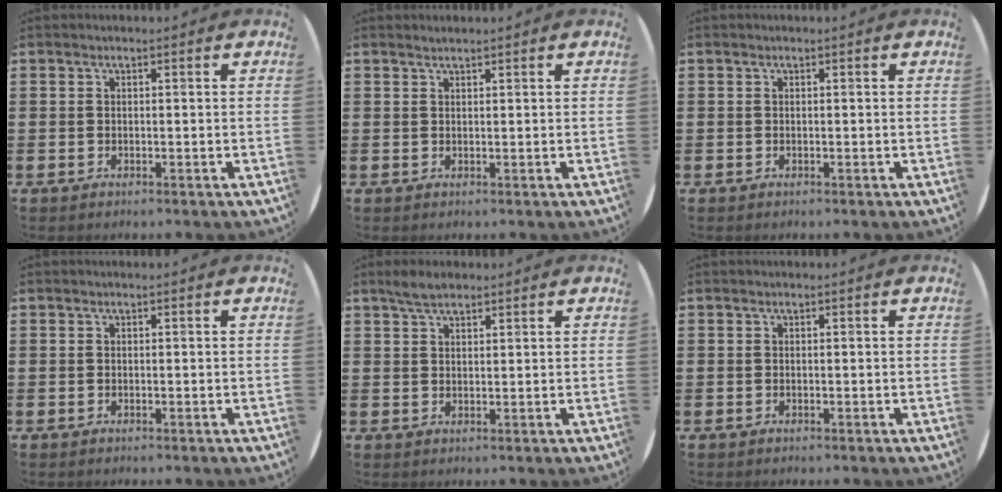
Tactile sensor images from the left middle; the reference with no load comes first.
{"total": 0.7, "force": [0.7, 0.0, 0.1], "torque": [-0.003, -0.001, 0.014]}
{"total": 0.0}
{"total": 0.0}
{"total": 3.1, "force": [2.6, 1.1, 1.3], "torque": [-0.022, 0.004, 0.047]}
{"total": 0.0}